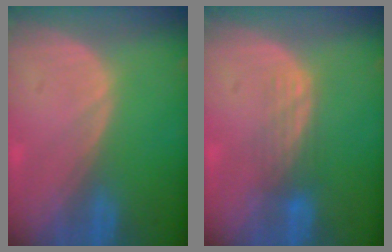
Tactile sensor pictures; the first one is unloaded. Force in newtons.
{"total": 3.4, "press": 3.0, "slide": 1.7}